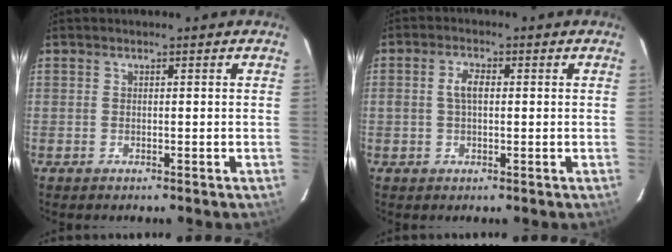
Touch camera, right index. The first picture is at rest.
{"total": 3.3, "force": [0.3, 1.6, 2.9], "torque": [-0.056, 0.008, 0.007]}